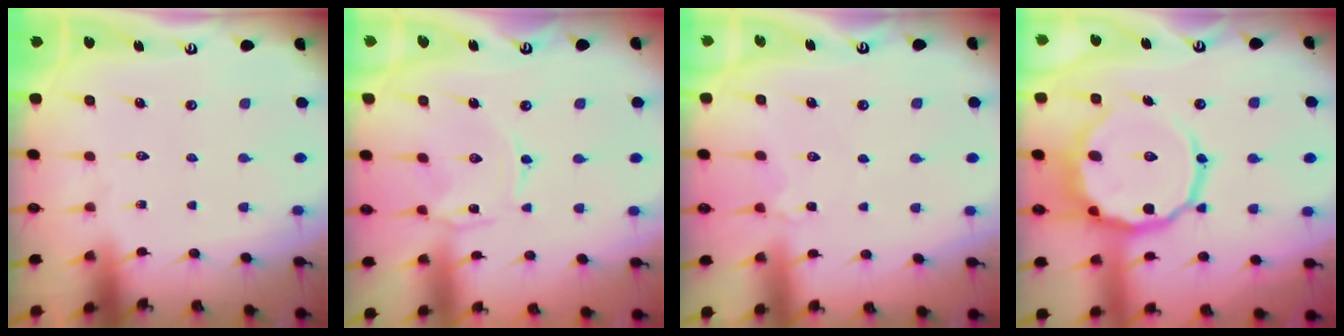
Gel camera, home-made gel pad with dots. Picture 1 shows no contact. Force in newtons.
{"total": 1.2, "press": 1.2, "slide": 0.2}
{"total": 2.9, "press": 2.9, "slide": 0.5}
{"total": 14.4, "press": 14.3, "slide": 1.7}